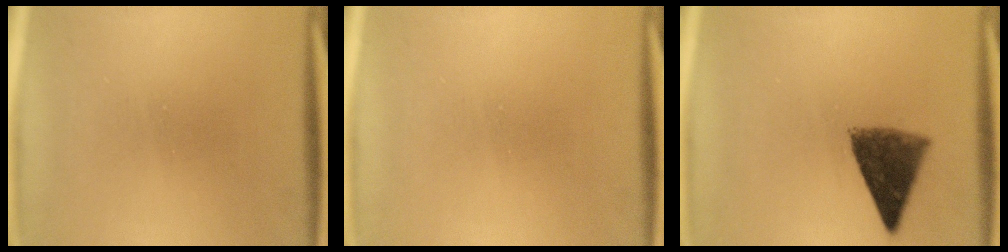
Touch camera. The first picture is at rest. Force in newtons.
{"total": 0.0}
{"total": 7.5}